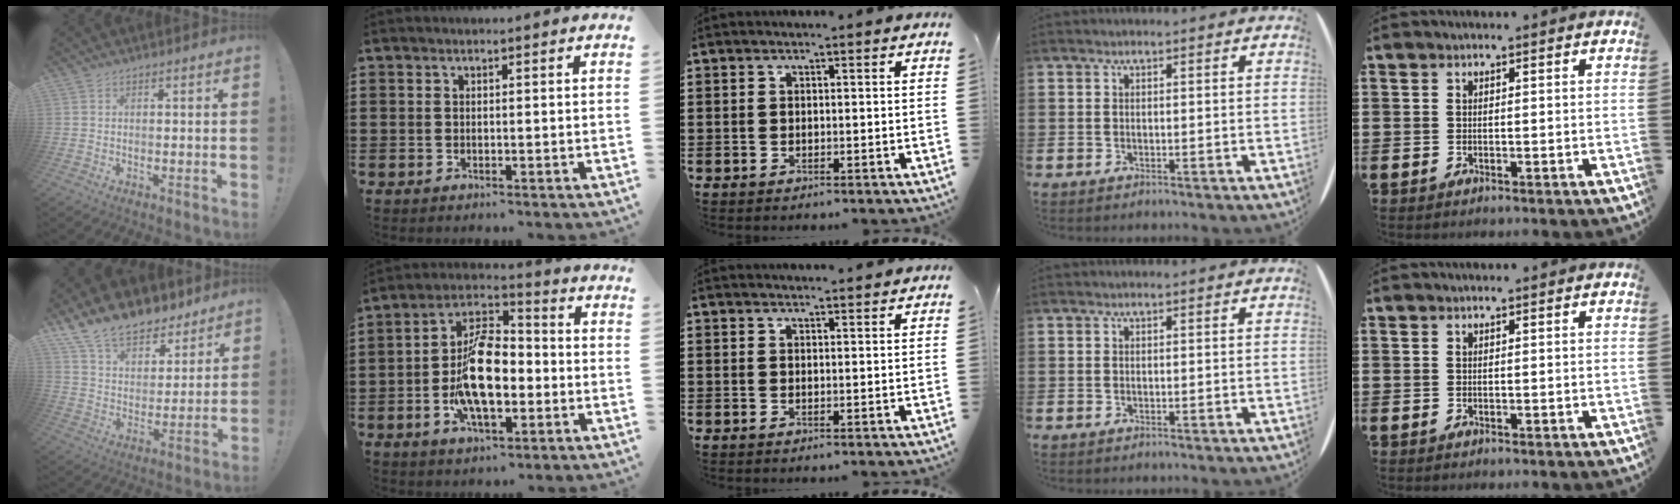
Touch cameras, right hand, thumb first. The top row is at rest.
{"thumb": {"total": 13.6, "force": [11.0, 6.7, 4.4], "torque": [-0.087, -0.079, 0.207]}, "index": {"total": 12.8, "force": [-2.9, 6.5, 10.6], "torque": [-0.223, -0.002, -0.056]}, "middle": {"total": 1.5, "force": [1.5, 0.0, 0.2], "torque": [0.002, -0.004, 0.026]}}